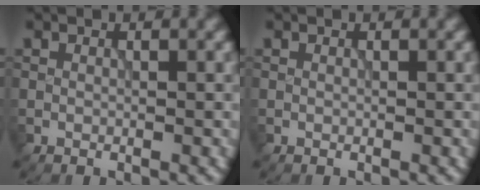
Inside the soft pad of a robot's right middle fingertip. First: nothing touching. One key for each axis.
{"total": 0.0}